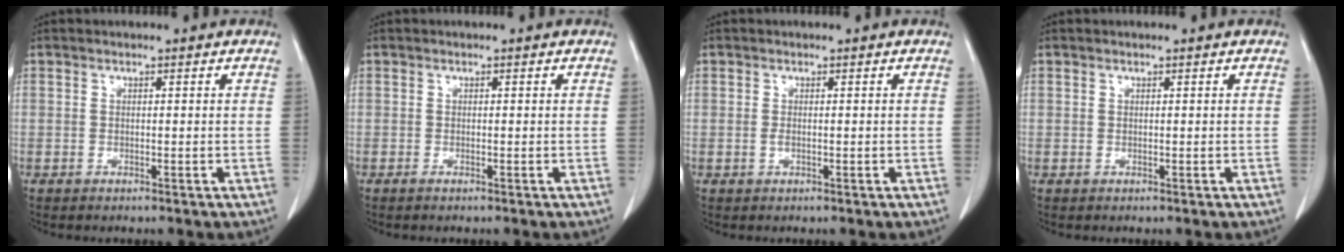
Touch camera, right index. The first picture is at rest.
{"total": 1.0, "force": [-0.4, 0.3, 0.8], "torque": [-0.020, 0.001, -0.004]}
{"total": 0.9, "force": [-0.2, 0.5, 0.8], "torque": [-0.019, 0.003, 0.000]}
{"total": 0.0}